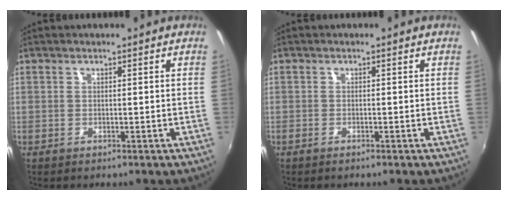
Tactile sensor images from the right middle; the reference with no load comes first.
{"total": 0.7, "force": [-0.6, 0.1, 0.3], "torque": [-0.005, -0.004, -0.014]}